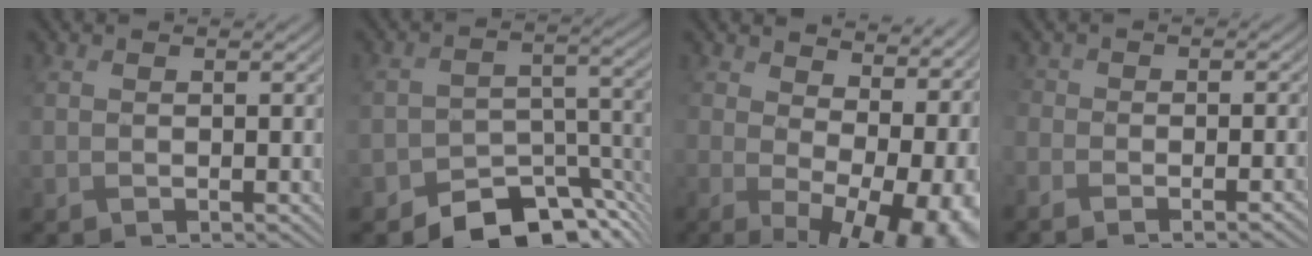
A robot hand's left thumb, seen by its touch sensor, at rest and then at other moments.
{"total": 9.1, "force": [-7.0, 4.2, 3.9], "torque": [-0.048, -0.011, -0.123]}
{"total": 15.2, "force": [2.0, 9.0, 12.1], "torque": [-0.152, -0.026, 0.073]}
{"total": 4.5, "force": [-3.0, 1.9, 2.8], "torque": [-0.041, -0.007, -0.034]}